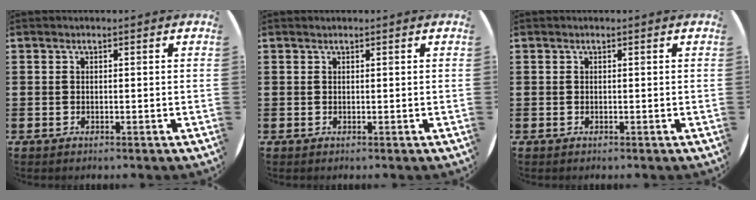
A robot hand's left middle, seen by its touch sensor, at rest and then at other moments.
{"total": 0.0}
{"total": 0.0}